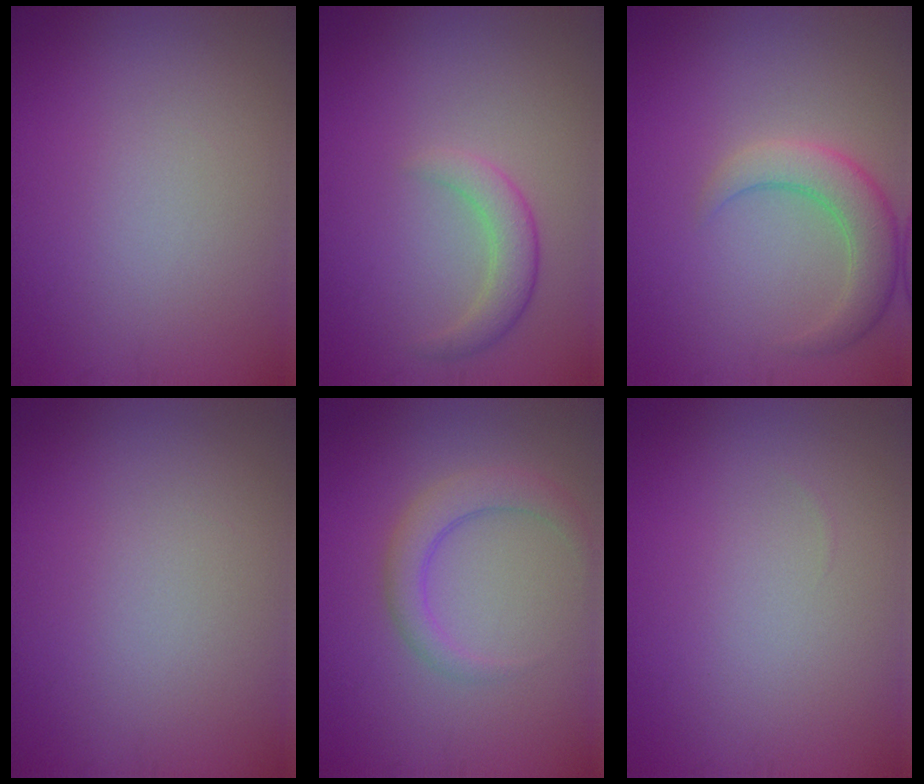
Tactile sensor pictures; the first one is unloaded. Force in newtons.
{"total": 2.5, "press": 2.5, "slide": 0.2}
{"total": 4.0, "press": 3.9, "slide": 0.3}
{"total": 0.0}
{"total": 2.8, "press": 2.8, "slide": 0.1}
{"total": 0.0}